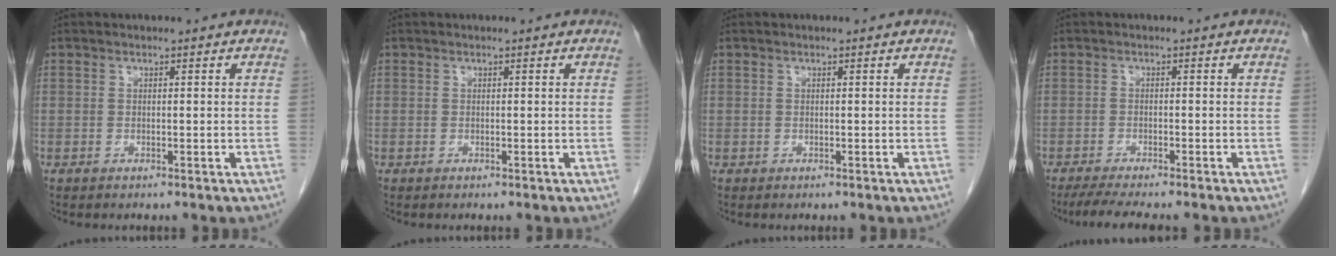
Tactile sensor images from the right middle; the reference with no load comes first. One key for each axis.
{"total": 0.0}
{"total": 0.0}
{"total": 5.9, "fx": -4.9, "fy": 0.2, "fz": 3.2, "tx": -0.049, "ty": -0.015, "tz": -0.079}